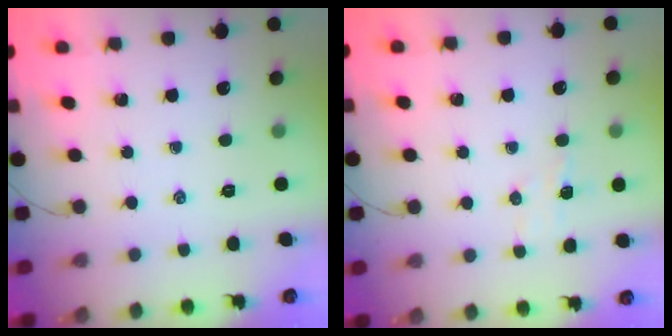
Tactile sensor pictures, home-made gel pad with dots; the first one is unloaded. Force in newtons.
{"total": 5.2, "press": 5.0, "slide": 1.3}